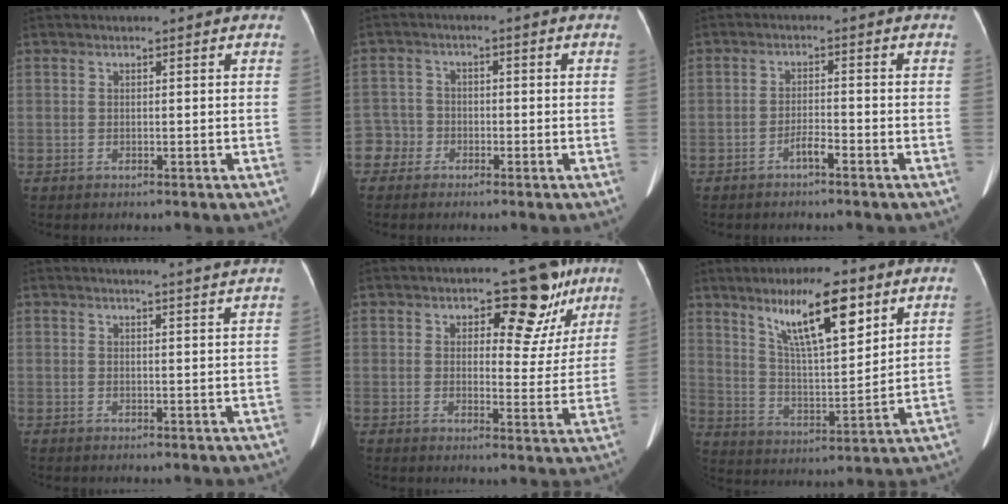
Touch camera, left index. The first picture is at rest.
{"total": 3.5, "force": [-2.0, 2.8, -0.4], "torque": [0.014, 0.012, -0.046]}
{"total": 2.3, "force": [-1.7, 0.2, 1.5], "torque": [-0.028, 0.002, -0.033]}
{"total": 5.4, "force": [5.0, -1.2, 1.7], "torque": [-0.020, -0.004, 0.045]}
{"total": 9.6, "force": [6.1, 5.2, 5.4], "torque": [-0.042, 0.009, 0.073]}
{"total": 13.1, "force": [7.8, 2.8, 10.1], "torque": [-0.177, 0.005, 0.141]}